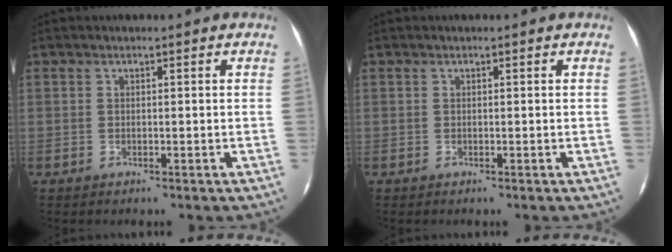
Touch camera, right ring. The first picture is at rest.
{"total": 0.0}